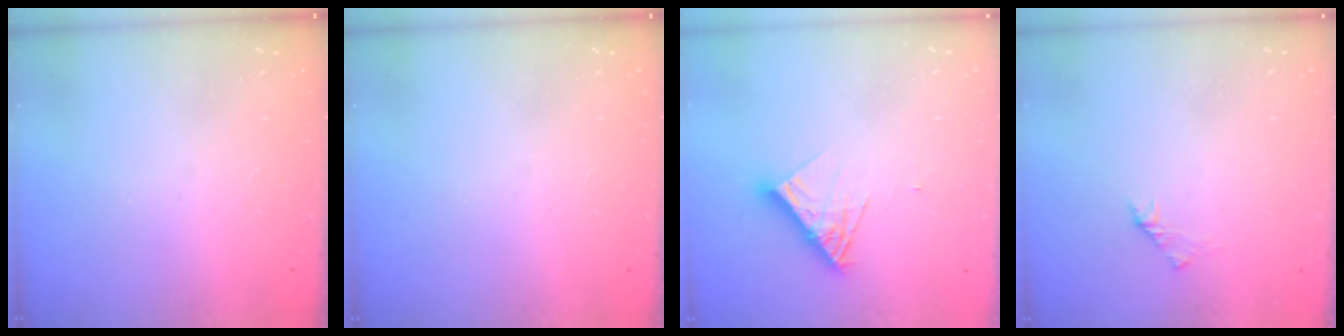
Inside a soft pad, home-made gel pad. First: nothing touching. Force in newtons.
{"total": 0.0}
{"total": 9.3, "press": 9.2, "slide": 0.8}
{"total": 1.6, "press": 1.4, "slide": 0.6}